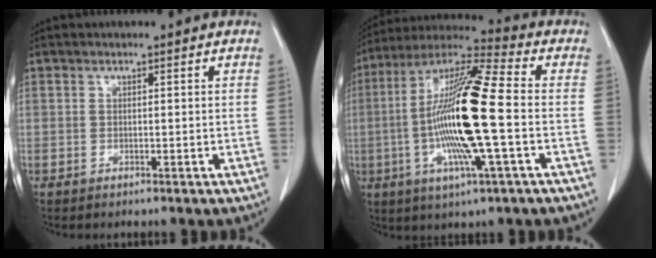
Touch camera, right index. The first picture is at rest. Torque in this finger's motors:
{"motor_torque": [2.14, 0.00, 1.05, 0.21]}